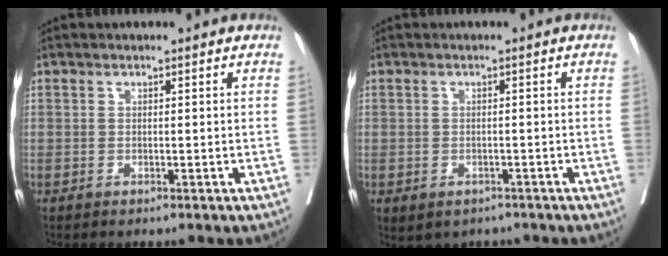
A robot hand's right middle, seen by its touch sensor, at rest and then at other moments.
{"total": 5.3, "force": [-3.6, 3.4, 1.7], "torque": [-0.024, 0.008, -0.043]}